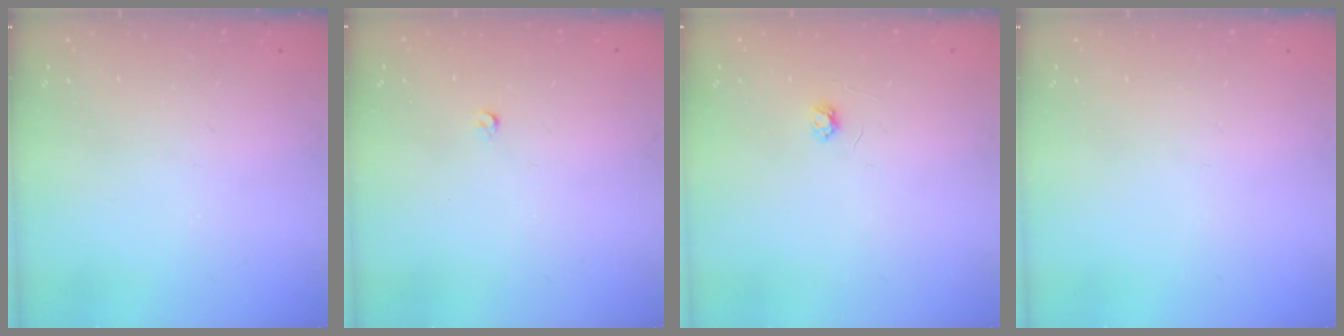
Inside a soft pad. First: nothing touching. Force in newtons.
{"total": 2.6, "press": 2.5, "slide": 0.4}
{"total": 2.6, "press": 2.6, "slide": 0.3}
{"total": 0.0}